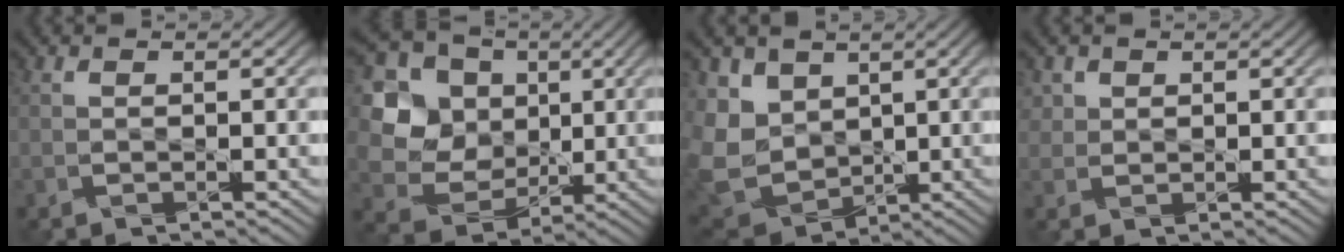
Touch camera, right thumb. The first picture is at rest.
{"total": 10.4, "force": [3.1, 9.0, 4.0], "torque": [-0.134, 0.013, 0.063]}
{"total": 7.6, "force": [1.9, 6.4, 3.6], "torque": [-0.125, -0.010, 0.036]}
{"total": 1.6, "force": [1.0, 1.2, 0.3], "torque": [-0.011, -0.002, 0.023]}